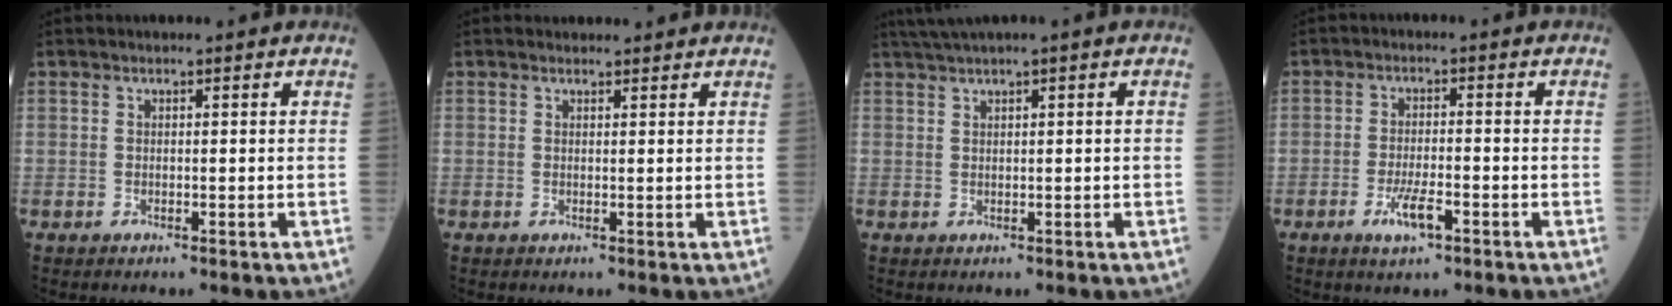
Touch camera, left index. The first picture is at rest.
{"total": 2.2, "force": [2.1, 0.3, 0.1], "torque": [-0.010, 0.010, 0.026]}
{"total": 2.7, "force": [1.9, -0.5, 1.9], "torque": [-0.044, 0.015, 0.041]}
{"total": 4.4, "force": [-2.4, 0.9, 3.6], "torque": [-0.075, -0.003, -0.042]}